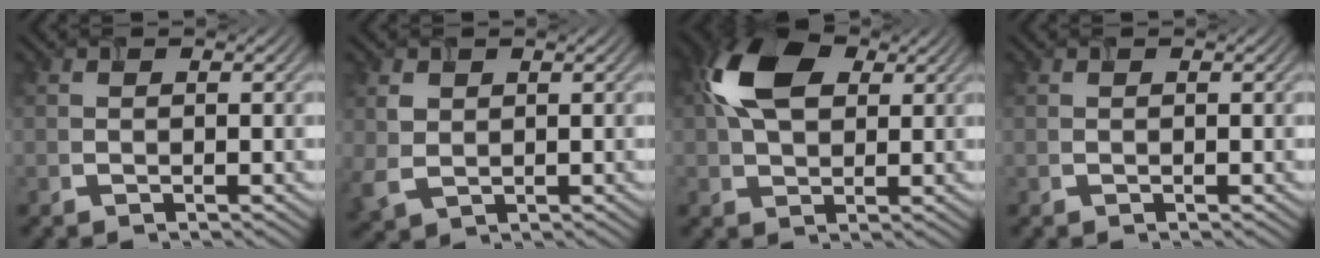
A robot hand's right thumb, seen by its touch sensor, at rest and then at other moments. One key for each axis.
{"total": 3.1, "fx": 0.8, "fy": 2.5, "fz": 1.7, "tx": -0.050, "ty": -0.004, "tz": 0.020}
{"total": 10.3, "fx": 3.1, "fy": 6.2, "fz": 7.6, "tx": -0.175, "ty": 0.022, "tz": 0.047}
{"total": 0.0}